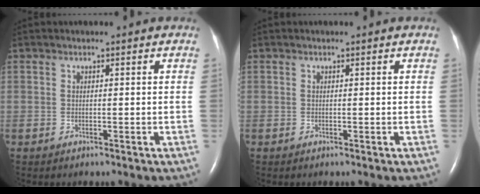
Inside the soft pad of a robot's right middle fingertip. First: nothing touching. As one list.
[{"total": 0.0}]